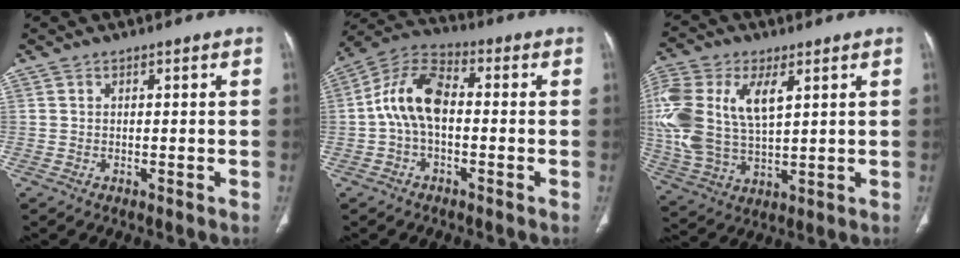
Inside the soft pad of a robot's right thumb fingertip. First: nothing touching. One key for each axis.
{"total": 10.6, "fx": -0.6, "fy": 6.0, "fz": 8.7, "tx": -0.168, "ty": 0.034, "tz": -0.020}
{"total": 20.0, "fx": 5.5, "fy": 10.9, "fz": 15.8, "tx": -0.364, "ty": -0.002, "tz": 0.104}